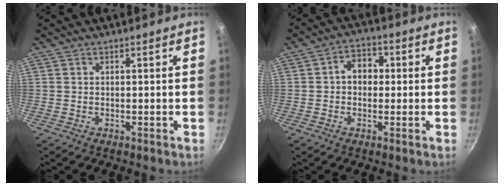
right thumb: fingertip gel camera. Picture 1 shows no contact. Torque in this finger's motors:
{"motor_torque": [0.54, 0.90, 0.46, -0.36, 0.02]}